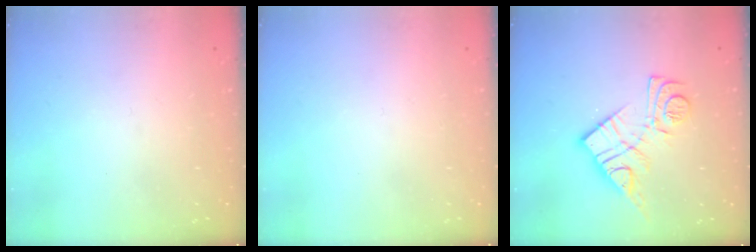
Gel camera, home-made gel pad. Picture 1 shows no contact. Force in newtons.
{"total": 1.6, "press": 1.6, "slide": 0.1}
{"total": 13.5, "press": 13.5, "slide": 0.8}